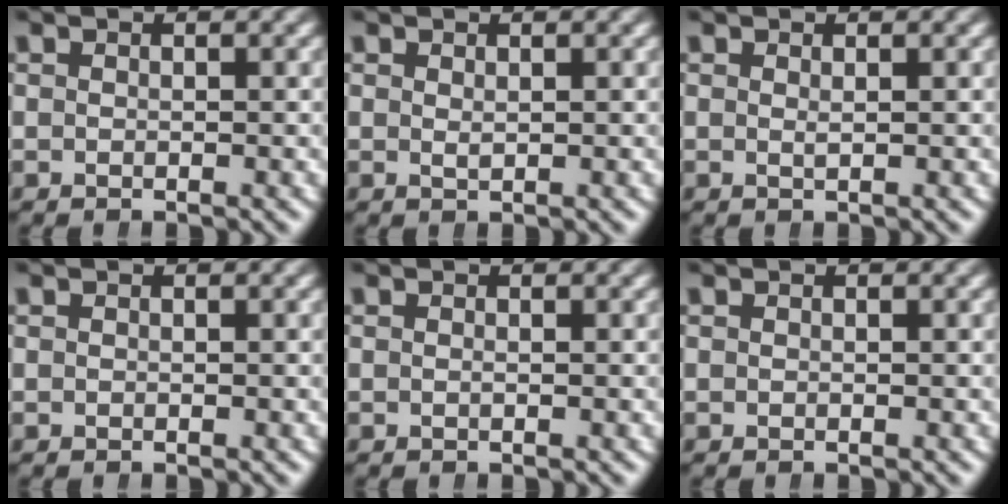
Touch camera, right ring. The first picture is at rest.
{"total": 0.7, "force": [0.4, -0.5, 0.3], "torque": [0.004, -0.006, 0.016]}
{"total": 0.7, "force": [0.3, -0.6, 0.3], "torque": [0.003, -0.004, 0.010]}
{"total": 0.0}
{"total": 0.0}
{"total": 0.0}